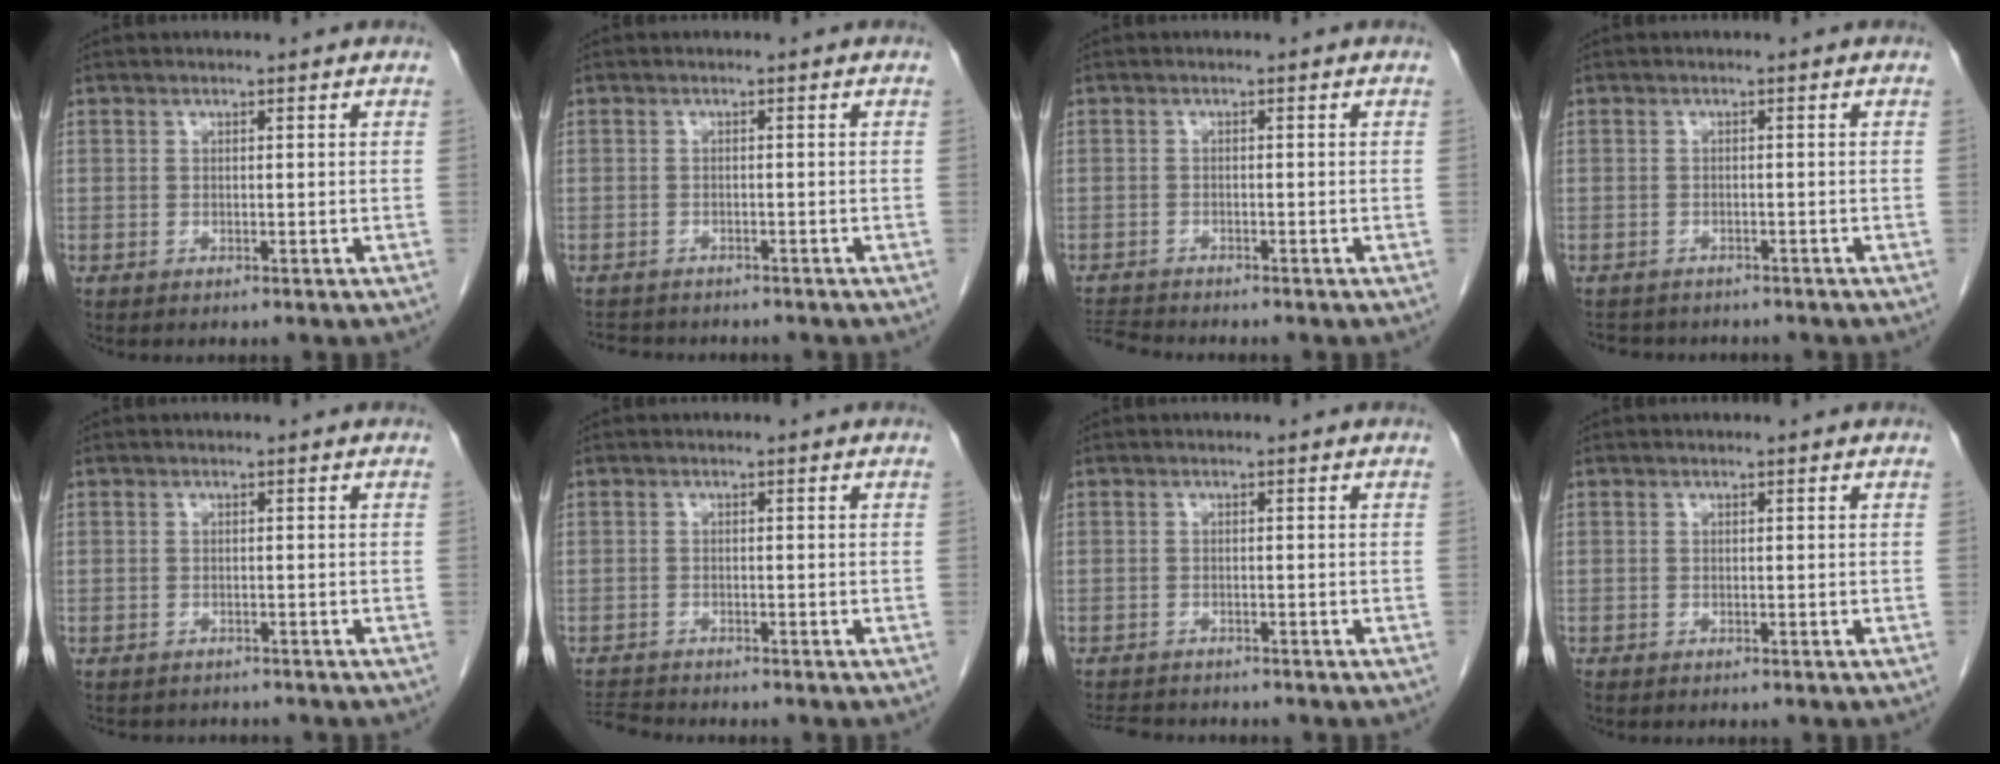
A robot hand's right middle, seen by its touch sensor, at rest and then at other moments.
{"total": 5.7, "force": [-5.1, 2.0, 1.6], "torque": [-0.026, -0.003, -0.071]}
{"total": 3.0, "force": [-3.0, -0.6, -0.1], "torque": [0.000, -0.020, -0.056]}
{"total": 6.1, "force": [-5.4, 2.4, 1.5], "torque": [-0.023, 0.002, -0.071]}
{"total": 4.6, "force": [-4.1, 1.9, 0.7], "torque": [-0.010, 0.000, -0.053]}
{"total": 3.1, "force": [-3.1, -0.3, -0.1], "torque": [0.001, -0.019, -0.057]}
{"total": 5.2, "force": [-4.9, 1.2, 1.3], "torque": [-0.019, -0.008, -0.077]}
{"total": 0.0}